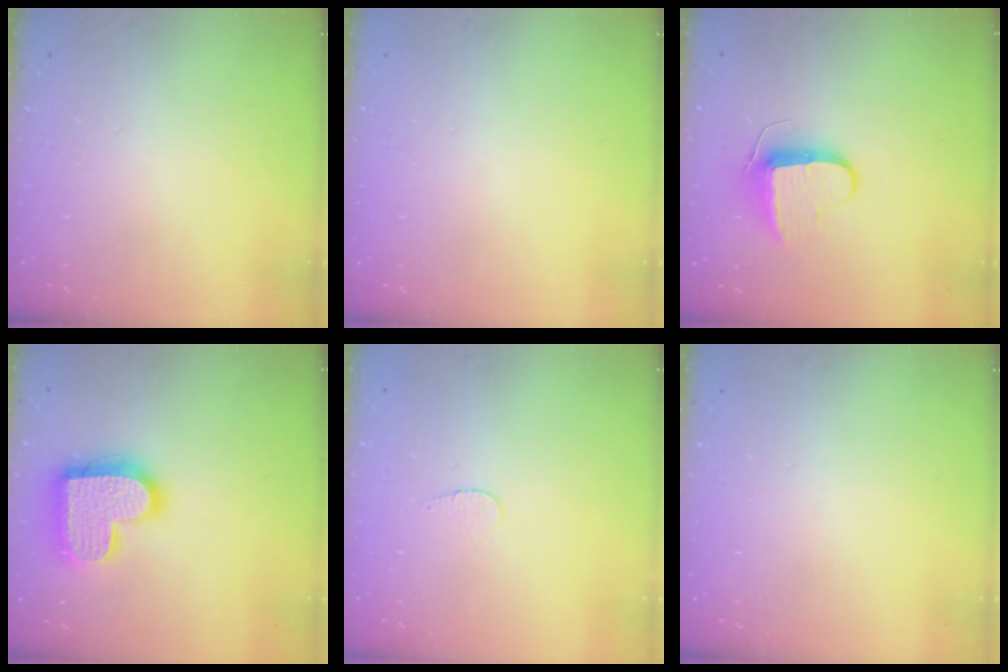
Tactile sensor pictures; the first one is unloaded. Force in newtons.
{"total": 0.0}
{"total": 9.2, "press": 9.2, "slide": 0.7}
{"total": 19.6, "press": 19.5, "slide": 1.3}
{"total": 2.8, "press": 2.8, "slide": 0.3}
{"total": 0.0}